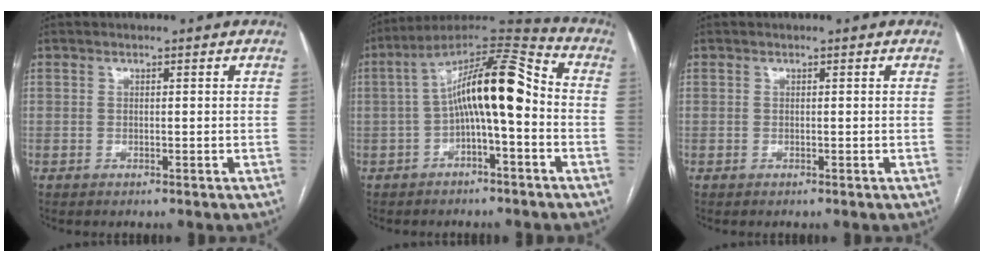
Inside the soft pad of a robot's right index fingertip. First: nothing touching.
{"total": 13.8, "force": [-0.7, 2.8, 13.5], "torque": [-0.228, 0.049, -0.013]}
{"total": 0.0}